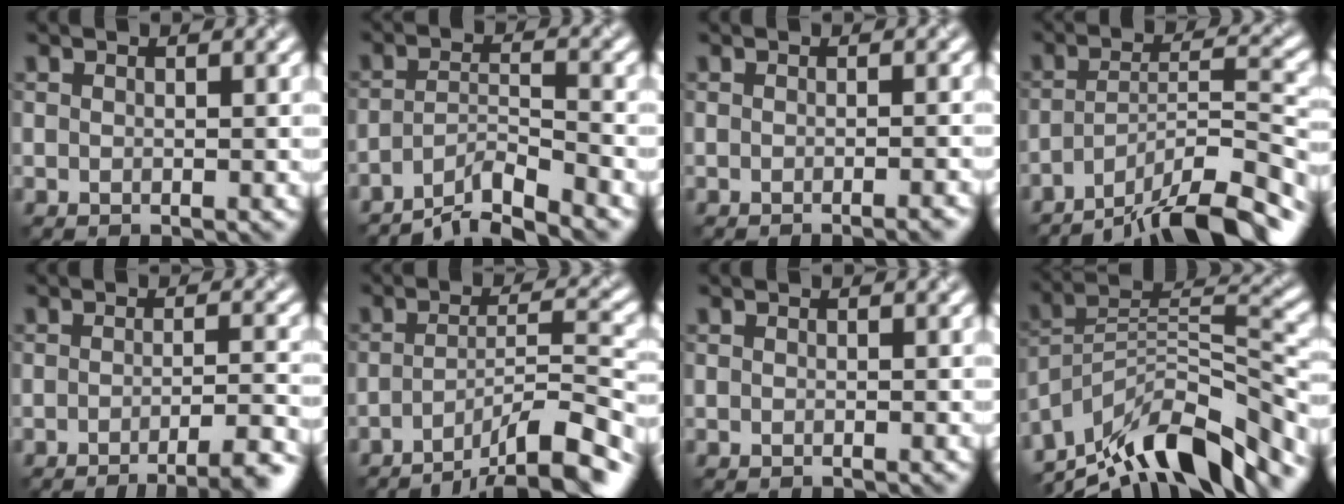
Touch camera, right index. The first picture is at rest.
{"total": 5.2, "force": [-4.6, 0.8, 2.3], "torque": [-0.029, 0.010, -0.084]}
{"total": 2.9, "force": [-2.0, 0.9, 2.0], "torque": [-0.009, 0.013, -0.026]}
{"total": 12.4, "force": [-9.8, 2.9, 6.9], "torque": [-0.109, 0.028, -0.157]}
{"total": 6.2, "force": [-3.9, 1.3, 4.6], "torque": [-0.061, 0.006, -0.050]}
{"total": 9.9, "force": [-7.2, 2.0, 6.5], "torque": [-0.087, 0.021, -0.113]}
{"total": 0.0}
{"total": 12.1, "force": [-9.5, 3.9, 6.5], "torque": [-0.121, 0.029, -0.169]}